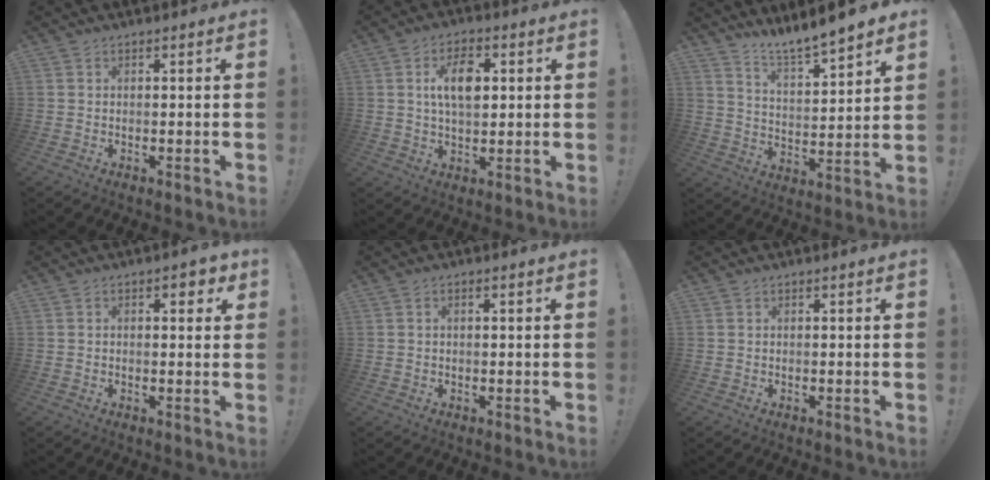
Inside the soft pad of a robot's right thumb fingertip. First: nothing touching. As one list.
[{"total": 10.1, "force": [2.2, 5.9, 7.9], "torque": [-0.114, 0.005, 0.036]}, {"total": 9.0, "force": [8.6, -0.1, 2.7], "torque": [-0.059, -0.073, 0.152]}, {"total": 3.4, "force": [1.0, 1.9, 2.7], "torque": [-0.021, -0.001, 0.010]}, {"total": 1.0, "force": [0.0, 0.4, 0.9], "torque": [-0.019, 0.004, 0.000]}, {"total": 0.0}]